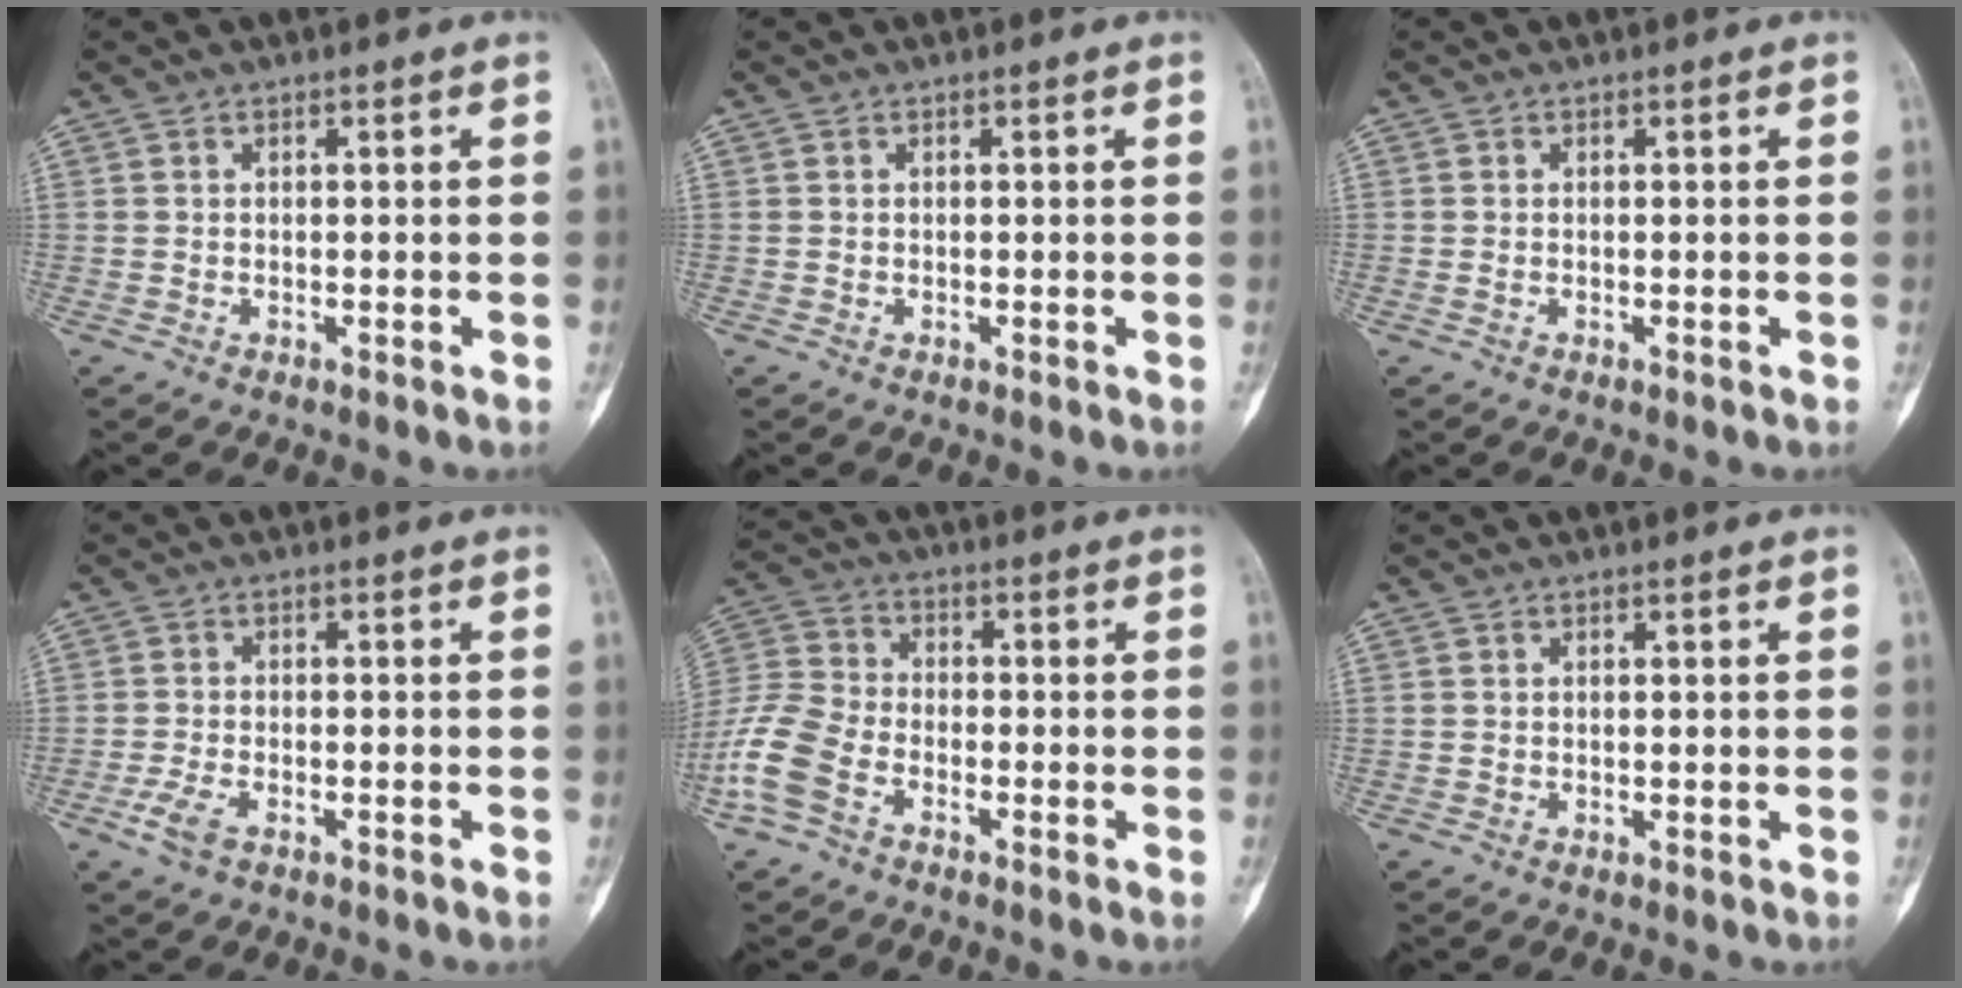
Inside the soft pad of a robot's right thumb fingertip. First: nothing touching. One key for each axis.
{"total": 0.0}
{"total": 0.0}
{"total": 3.7, "fx": -2.0, "fy": 1.5, "fz": 2.7, "tx": -0.067, "ty": 0.007, "tz": -0.040}
{"total": 11.3, "fx": -5.6, "fy": 6.9, "fz": 7.0, "tx": -0.156, "ty": 0.024, "tz": -0.122}
{"total": 0.0}